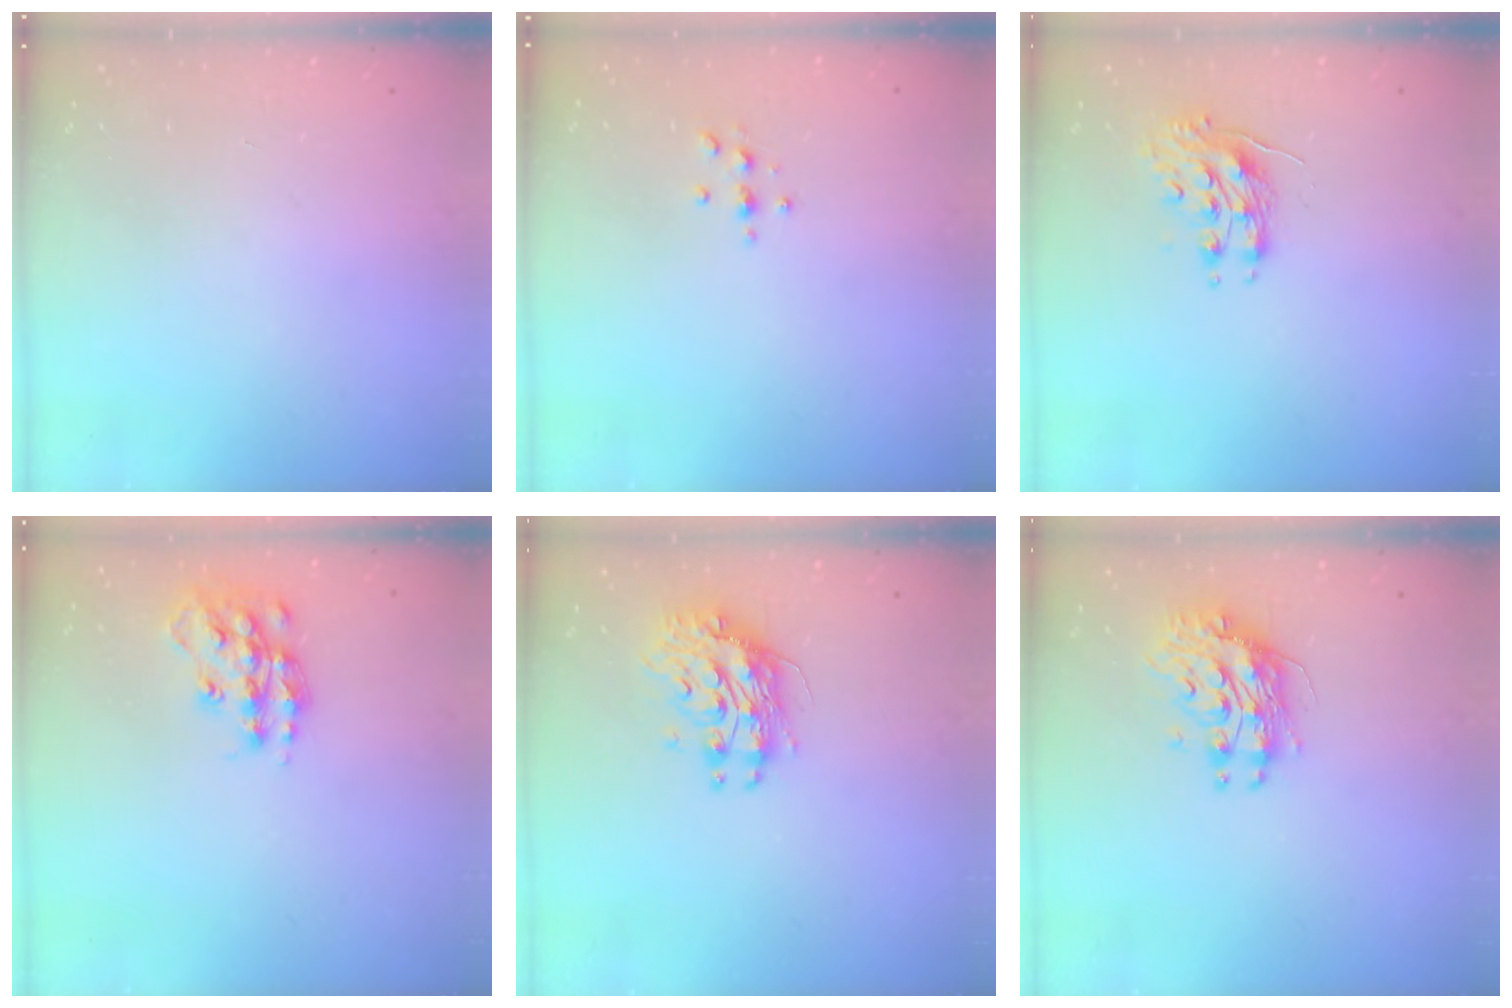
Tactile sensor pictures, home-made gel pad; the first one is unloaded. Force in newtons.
{"total": 3.0, "press": 3.0, "slide": 0.4}
{"total": 8.4, "press": 8.3, "slide": 0.4}
{"total": 14.6, "press": 14.6, "slide": 0.8}
{"total": 10.3, "press": 10.2, "slide": 1.0}
{"total": 10.3, "press": 10.2, "slide": 1.0}